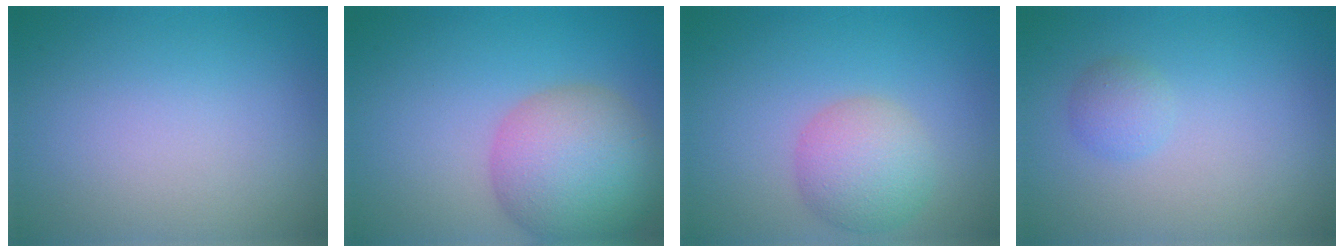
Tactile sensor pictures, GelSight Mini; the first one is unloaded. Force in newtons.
{"total": 8.6, "press": 8.6, "slide": 0.3}
{"total": 4.4, "press": 4.3, "slide": 0.2}
{"total": 1.3, "press": 1.3, "slide": 0.0}